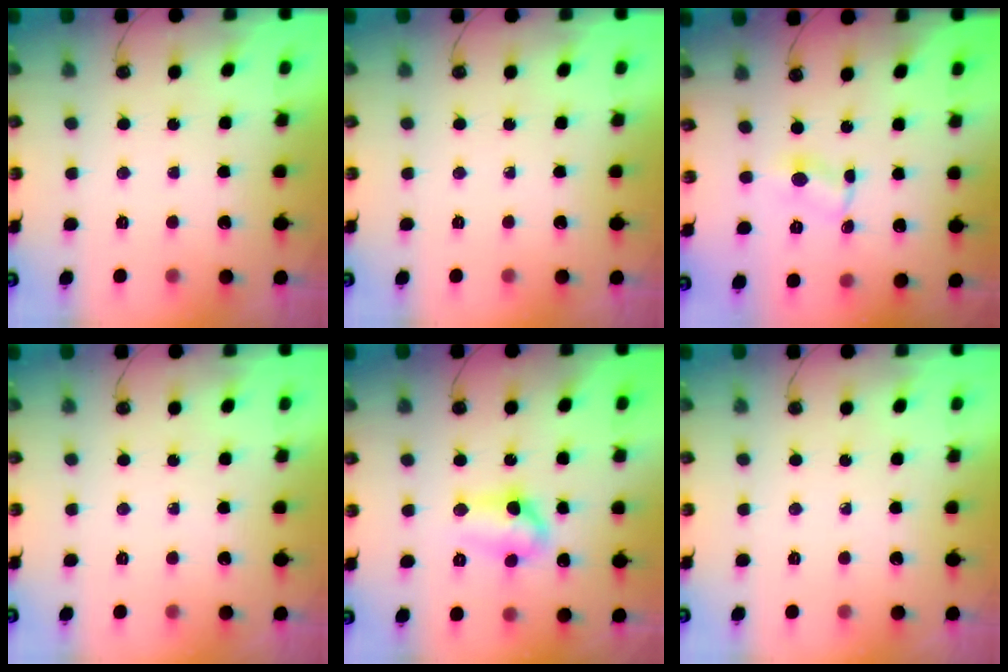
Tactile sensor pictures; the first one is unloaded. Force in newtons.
{"total": 0.0}
{"total": 1.5, "press": 1.5, "slide": 0.2}
{"total": 0.0}
{"total": 10.0, "press": 9.9, "slide": 1.2}
{"total": 0.0}